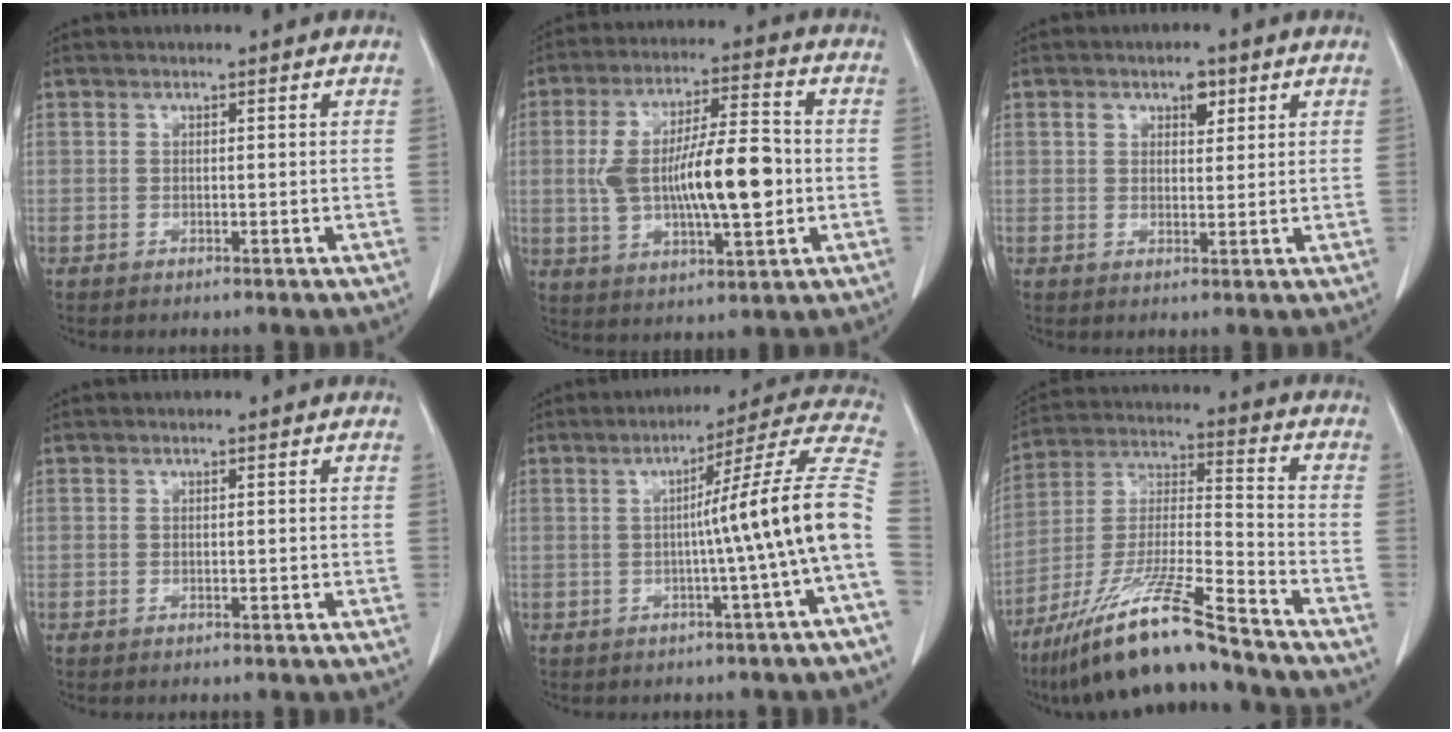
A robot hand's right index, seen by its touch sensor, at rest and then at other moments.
{"total": 15.5, "force": [-0.8, 4.4, 14.9], "torque": [-0.279, 0.014, -0.006]}
{"total": 3.5, "force": [1.7, 1.9, 2.4], "torque": [-0.036, 0.008, 0.028]}
{"total": 0.0}
{"total": 13.4, "force": [-2.0, -2.4, 13.0], "torque": [-0.161, 0.022, -0.034]}
{"total": 16.8, "force": [-12.9, 0.0, 10.8], "torque": [-0.222, -0.027, -0.236]}